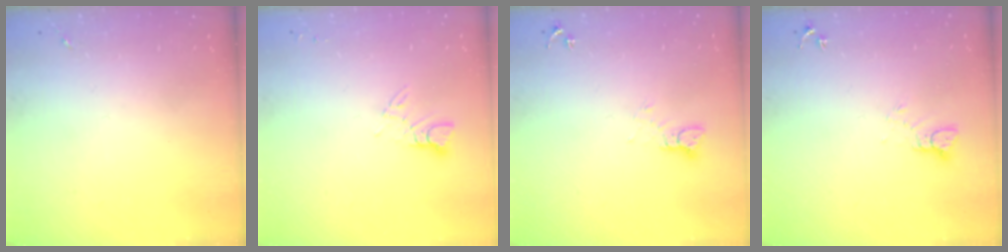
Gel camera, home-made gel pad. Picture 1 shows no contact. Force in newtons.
{"total": 4.5, "press": 4.5, "slide": 0.5}
{"total": 3.7, "press": 3.7, "slide": 0.3}
{"total": 3.5, "press": 3.5, "slide": 0.3}